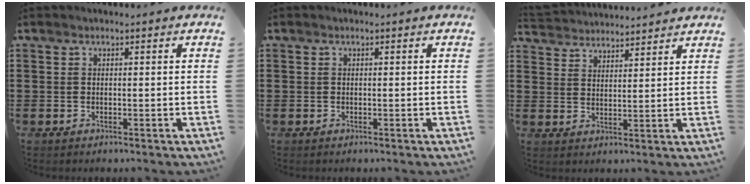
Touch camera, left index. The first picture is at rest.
{"total": 0.0}
{"total": 3.7, "force": [3.7, 0.1, -0.3], "torque": [-0.011, -0.018, 0.067]}